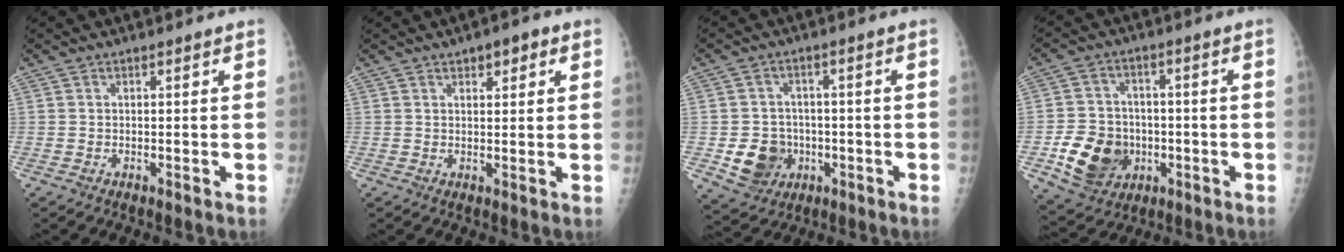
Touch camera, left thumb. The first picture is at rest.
{"total": 4.2, "force": [2.2, 1.8, 3.1], "torque": [-0.026, -0.005, 0.026]}
{"total": 8.3, "force": [-2.0, 7.4, 3.4], "torque": [-0.025, 0.010, -0.024]}
{"total": 12.6, "force": [-3.3, 10.3, 6.4], "torque": [-0.081, 0.009, -0.048]}